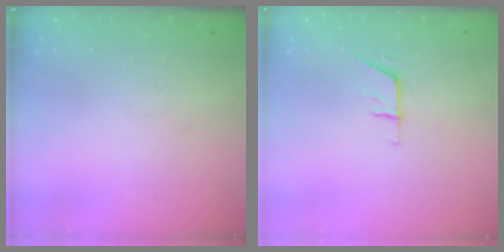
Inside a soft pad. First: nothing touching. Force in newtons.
{"total": 4.5, "press": 4.5, "slide": 0.3}